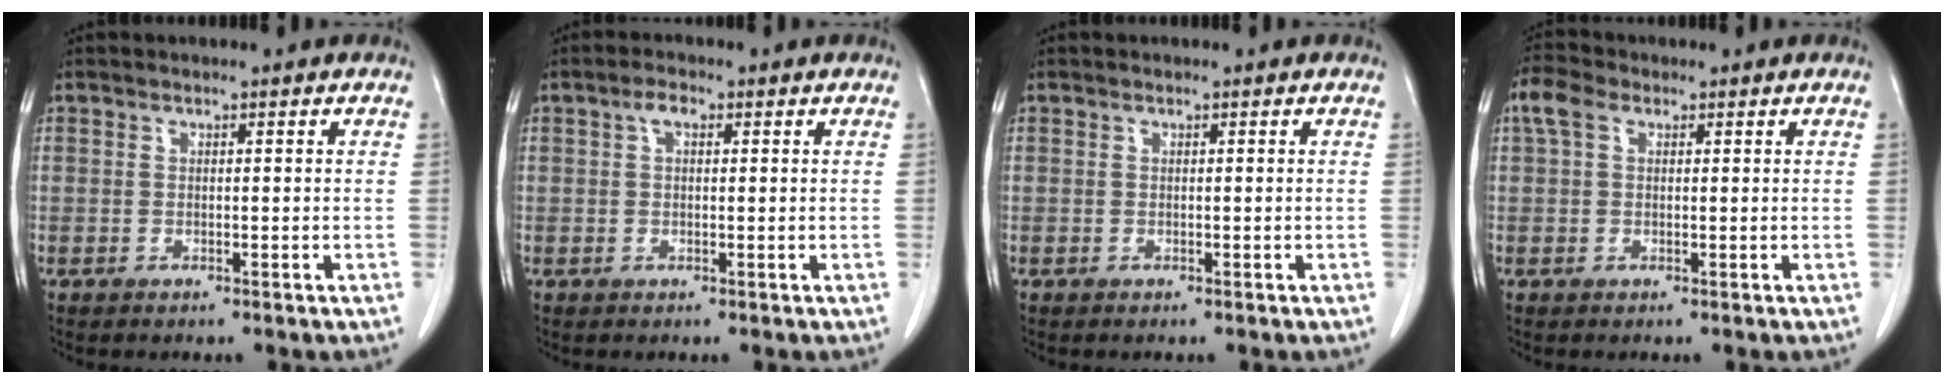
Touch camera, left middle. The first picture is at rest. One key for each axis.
{"total": 1.9, "fx": 0.7, "fy": 0.9, "fz": 1.5, "tx": -0.032, "ty": 0.010, "tz": 0.014}
{"total": 0.0}
{"total": 3.4, "fx": 1.4, "fy": 2.1, "fz": 2.2, "tx": -0.057, "ty": 0.026, "tz": 0.031}